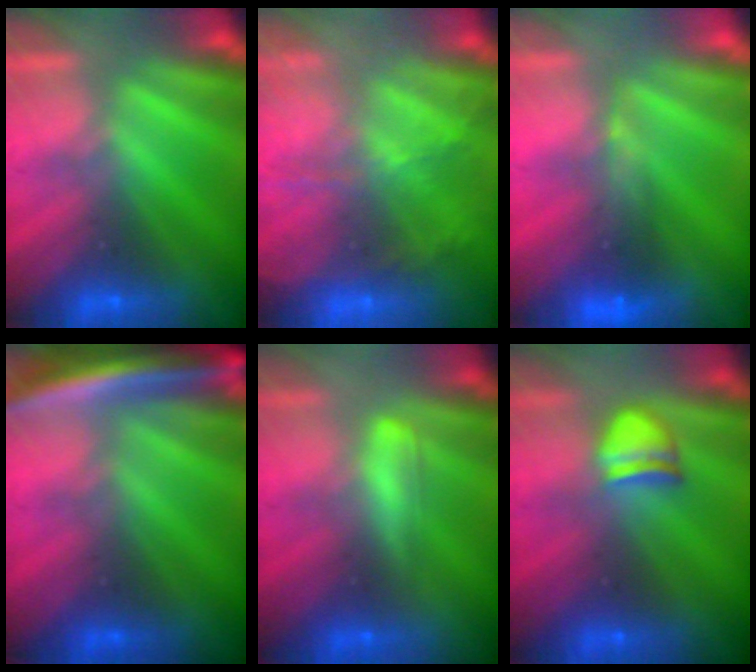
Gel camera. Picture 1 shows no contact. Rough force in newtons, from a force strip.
{"total": 7.0}
{"total": 4.5}
{"total": 7.0}
{"total": 2.1}
{"total": 2.3}